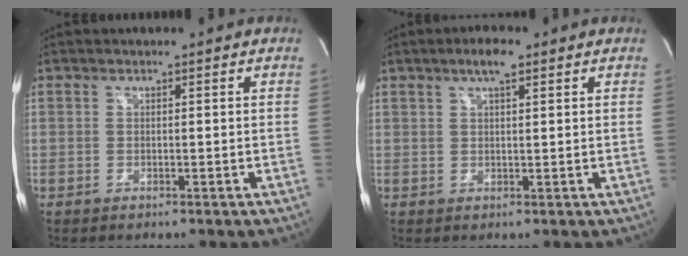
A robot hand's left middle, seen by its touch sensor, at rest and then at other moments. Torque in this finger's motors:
{"motor_torque": [0.38, -0.01, 0.01, 0.03]}